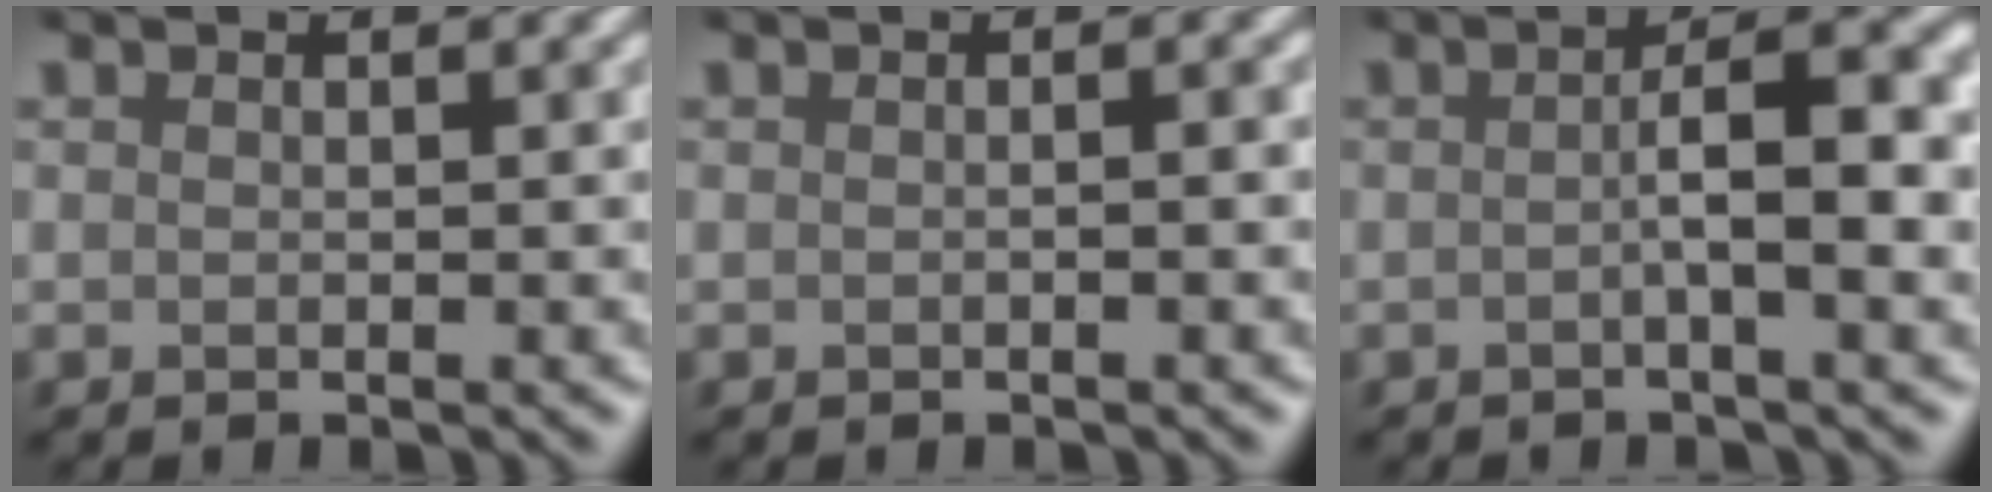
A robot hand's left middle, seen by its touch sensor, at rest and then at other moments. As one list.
[{"total": 0.8, "force": [-0.2, 0.1, 0.8], "torque": [-0.012, 0.002, -0.003]}, {"total": 5.5, "force": [-0.3, 1.2, 5.3], "torque": [-0.083, 0.009, -0.008]}]